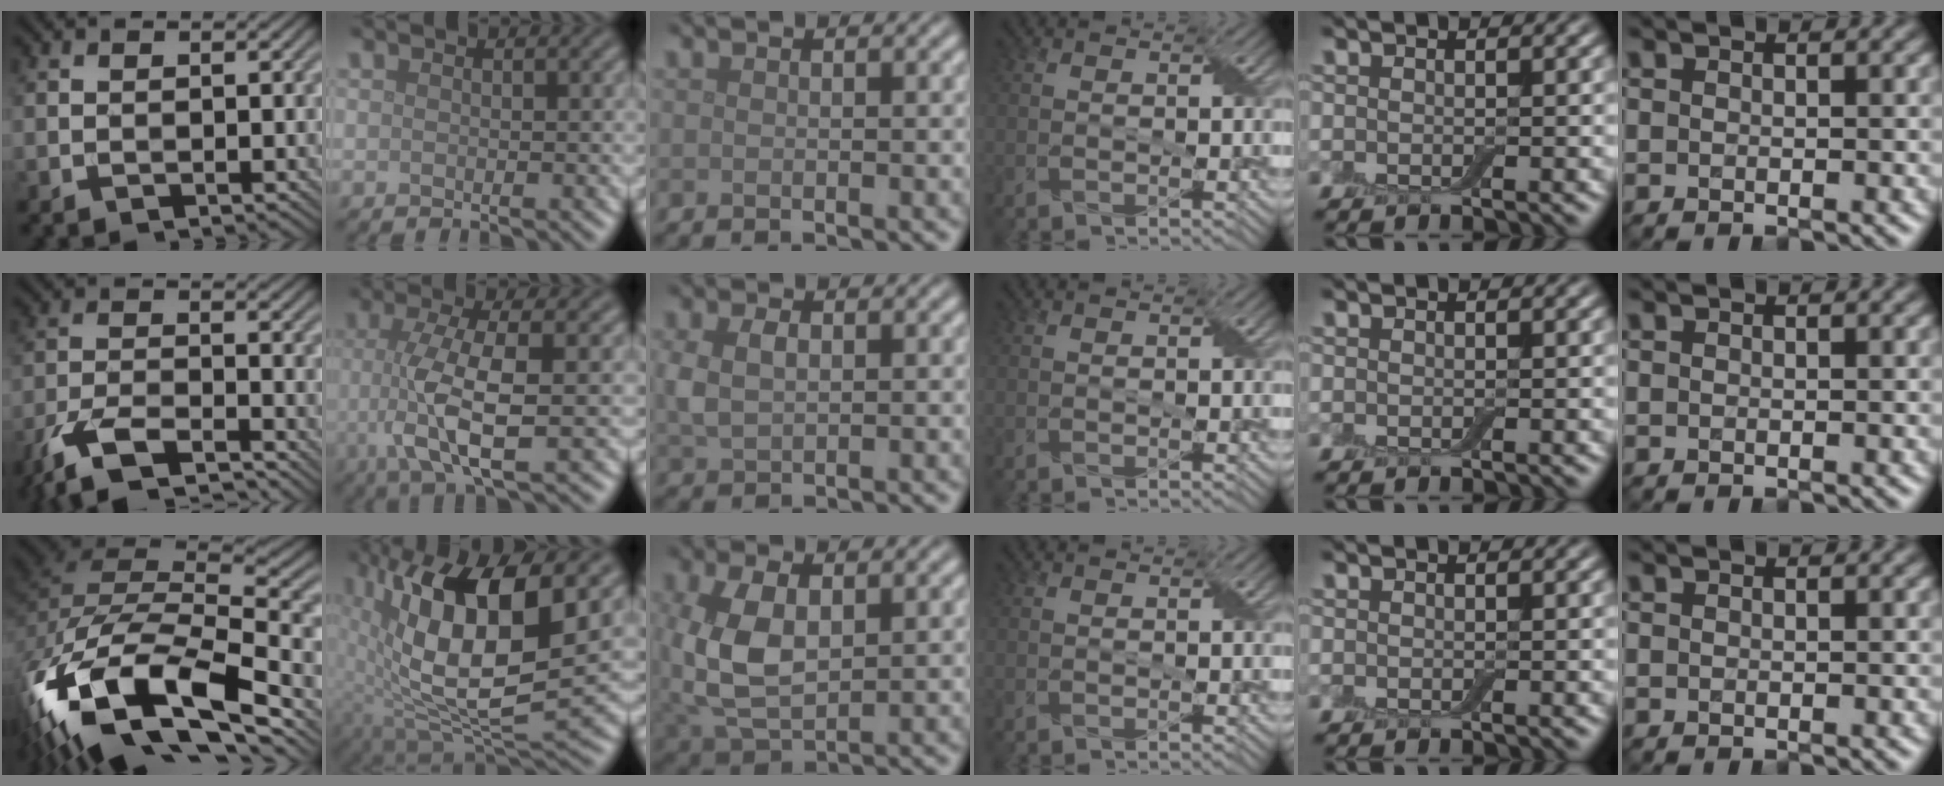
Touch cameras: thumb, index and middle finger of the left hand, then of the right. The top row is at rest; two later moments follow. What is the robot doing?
{"motion": "wrap", "object": "adhesive wrap"}